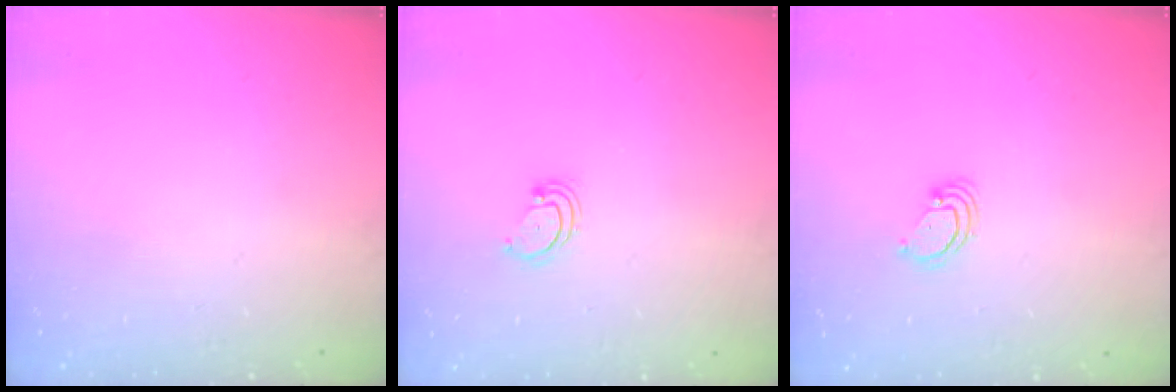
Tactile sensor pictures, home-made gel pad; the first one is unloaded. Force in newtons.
{"total": 2.8, "press": 2.8, "slide": 0.3}
{"total": 2.6, "press": 2.6, "slide": 0.2}